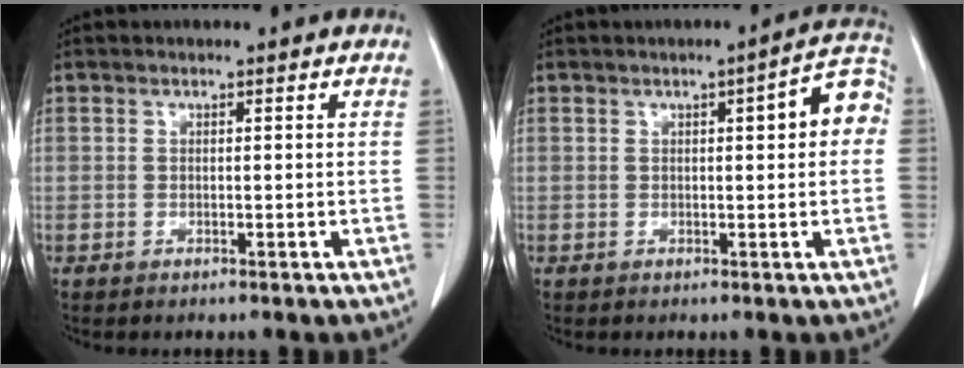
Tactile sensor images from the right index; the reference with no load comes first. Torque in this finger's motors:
{"motor_torque": [0.51, 0.03, 0.10, 0.02]}